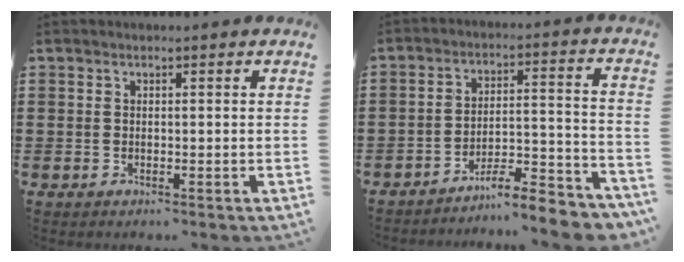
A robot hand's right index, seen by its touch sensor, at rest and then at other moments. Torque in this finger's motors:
{"motor_torque": [1.33, 0.80, 0.18, 0.02]}